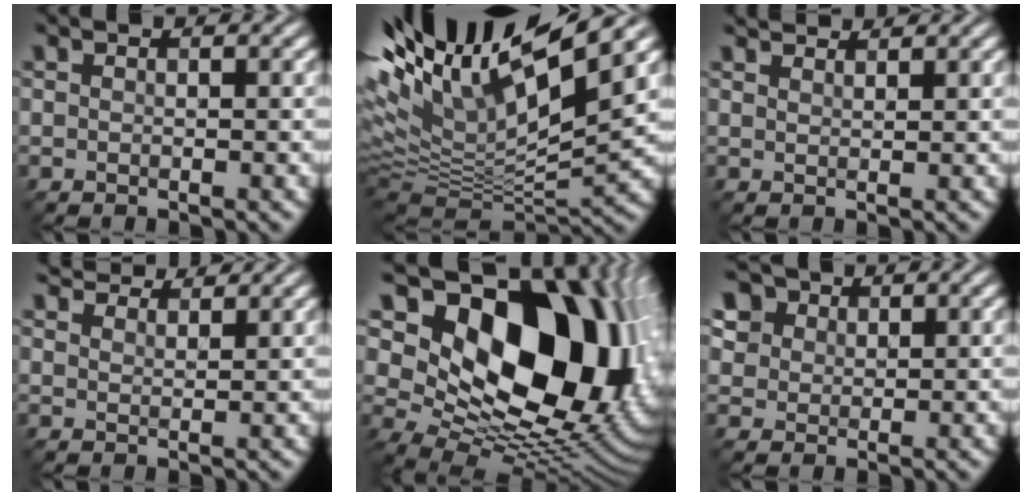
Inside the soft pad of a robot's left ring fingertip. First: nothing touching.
{"total": 14.8, "force": [7.1, 4.6, 12.1], "torque": [-0.227, 0.022, 0.136]}
{"total": 3.2, "force": [2.9, 0.6, 1.1], "torque": [-0.007, 0.003, 0.032]}
{"total": 5.6, "force": [5.2, 1.2, 1.8], "torque": [-0.035, 0.006, 0.076]}
{"total": 18.6, "force": [5.8, 11.8, 13.2], "torque": [-0.185, 0.003, 0.102]}
{"total": 6.4, "force": [3.9, 4.4, 2.6], "torque": [-0.076, 0.006, 0.065]}